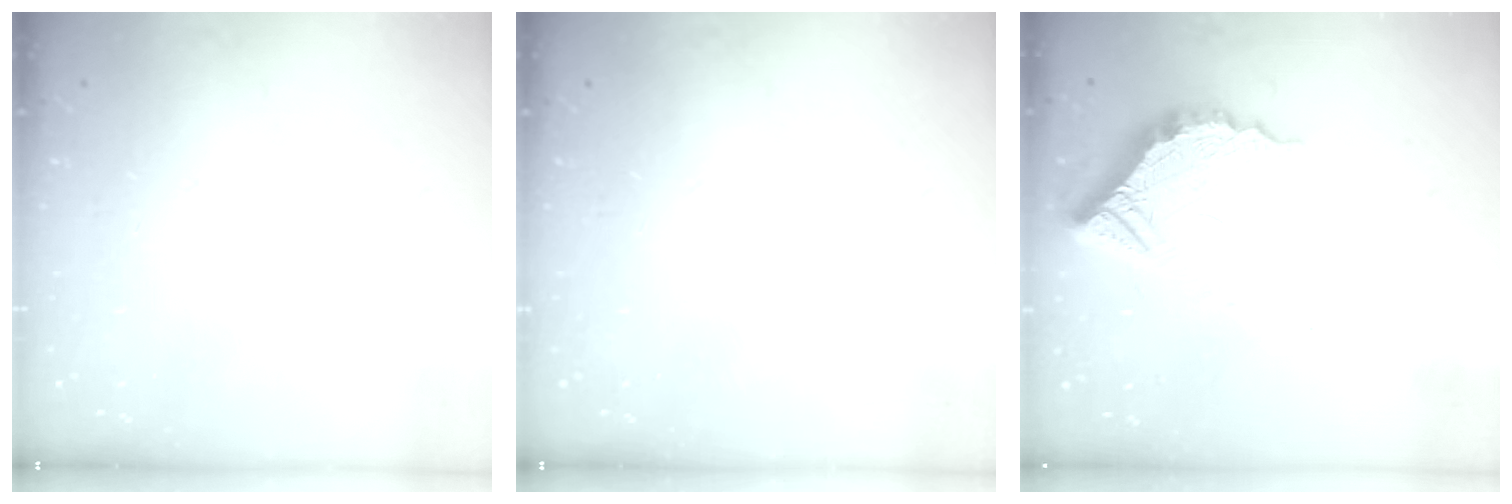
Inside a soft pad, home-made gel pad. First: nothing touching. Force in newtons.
{"total": 0.0}
{"total": 10.6, "press": 10.5, "slide": 1.0}